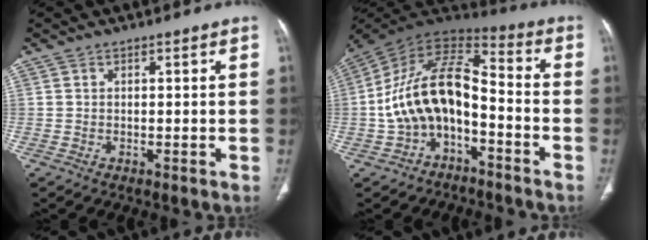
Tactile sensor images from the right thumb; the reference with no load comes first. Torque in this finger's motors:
{"motor_torque": [-0.29, 0.97, 1.71, -1.06, 0.56]}